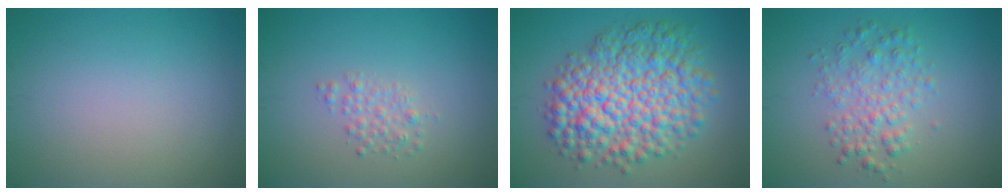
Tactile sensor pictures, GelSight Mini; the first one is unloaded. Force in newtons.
{"total": 1.5, "press": 1.5, "slide": 0.0}
{"total": 9.9, "press": 9.9, "slide": 0.2}
{"total": 3.3, "press": 3.3, "slide": 0.1}